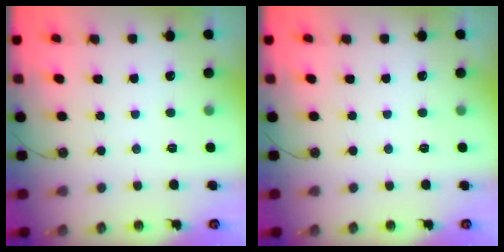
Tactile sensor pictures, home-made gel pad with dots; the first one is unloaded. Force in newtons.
{"total": 0.0}